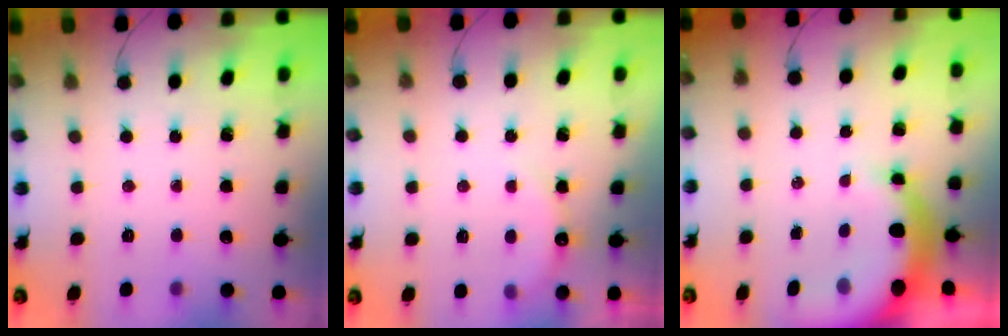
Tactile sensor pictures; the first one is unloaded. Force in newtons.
{"total": 6.5, "press": 6.3, "slide": 1.4}
{"total": 8.9, "press": 8.8, "slide": 1.7}